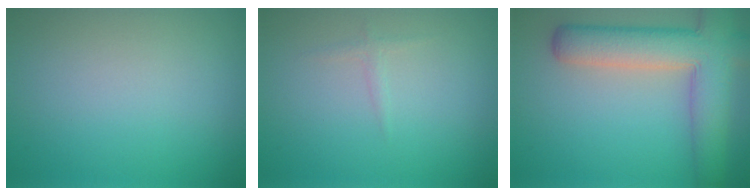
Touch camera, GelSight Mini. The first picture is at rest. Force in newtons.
{"total": 0.7, "press": 0.7, "slide": 0.0}
{"total": 8.4, "press": 8.3, "slide": 0.6}